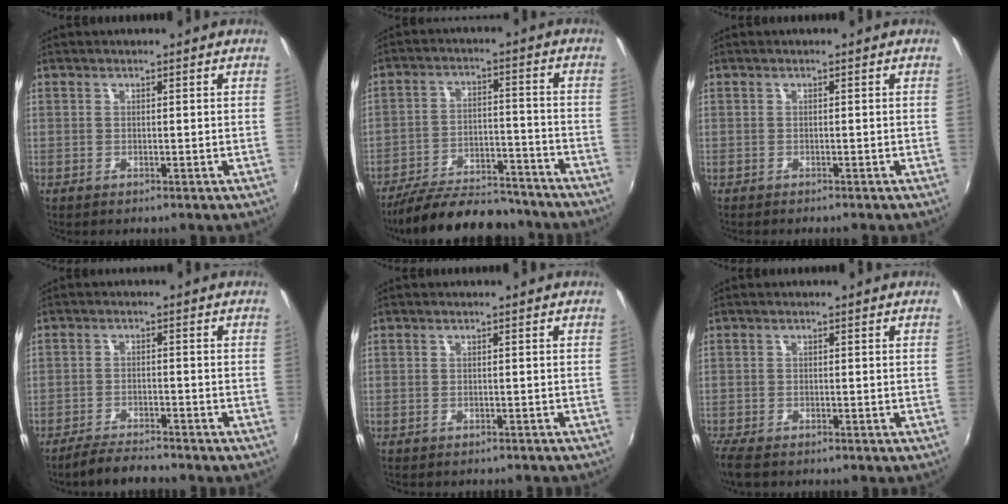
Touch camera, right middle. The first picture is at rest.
{"total": 19.3, "force": [-16.8, 5.7, 7.8], "torque": [-0.155, -0.003, -0.237]}
{"total": 0.6, "force": [-0.6, 0.0, 0.1], "torque": [-0.001, -0.005, -0.012]}
{"total": 5.2, "force": [-4.8, 0.7, 1.7], "torque": [-0.053, -0.010, -0.085]}
{"total": 3.0, "force": [-2.7, 1.0, 0.9], "torque": [-0.022, -0.013, -0.035]}
{"total": 4.6, "force": [-3.8, 1.4, 2.3], "torque": [-0.060, -0.023, -0.075]}